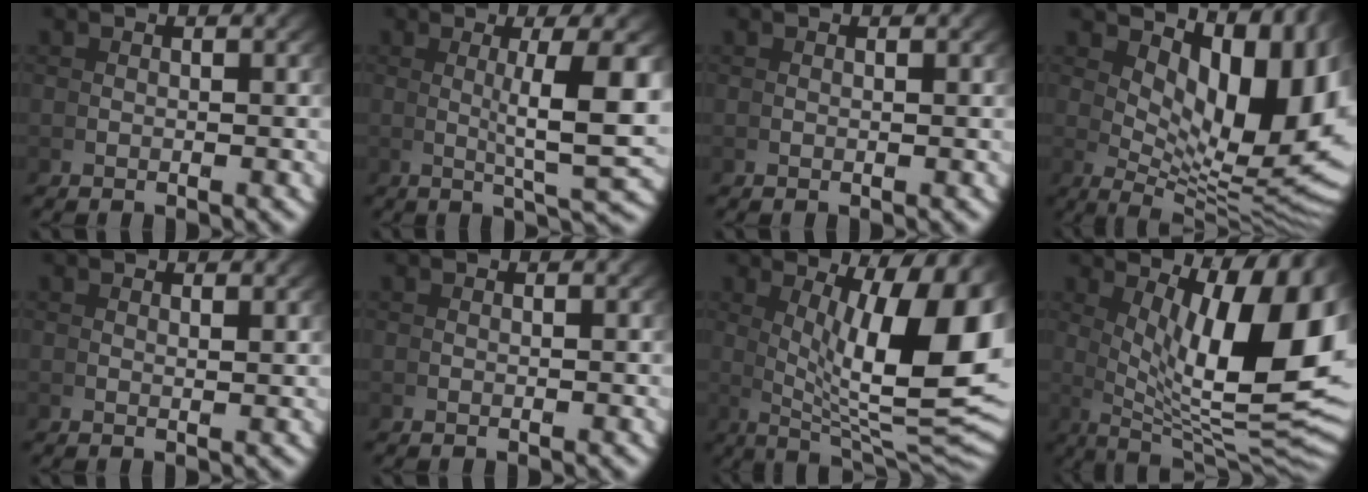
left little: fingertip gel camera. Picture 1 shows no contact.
{"total": 6.4, "force": [1.1, 0.6, 6.3], "torque": [-0.087, -0.001, 0.022]}
{"total": 0.0}
{"total": 13.8, "force": [4.4, 6.0, 11.6], "torque": [-0.137, 0.003, 0.072]}
{"total": 0.8, "force": [0.7, -0.2, 0.2], "torque": [-0.006, -0.005, 0.015]}
{"total": 0.0}
{"total": 13.7, "force": [1.9, 4.9, 12.6], "torque": [-0.177, -0.026, 0.051]}
{"total": 15.3, "force": [3.0, 6.1, 13.7], "torque": [-0.181, -0.020, 0.066]}